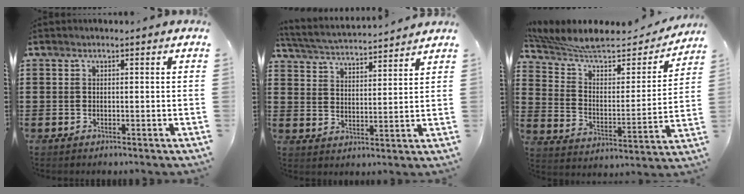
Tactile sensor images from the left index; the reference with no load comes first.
{"total": 3.7, "force": [3.6, -0.2, 0.6], "torque": [-0.033, -0.025, 0.058]}
{"total": 7.7, "force": [6.6, 1.8, 3.4], "torque": [-0.098, -0.045, 0.110]}